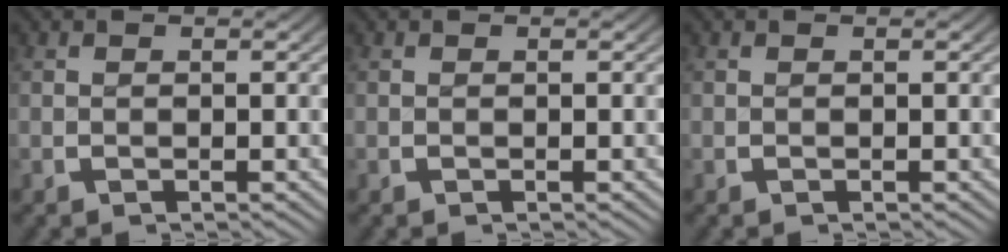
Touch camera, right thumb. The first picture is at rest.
{"total": 0.0}
{"total": 0.0}